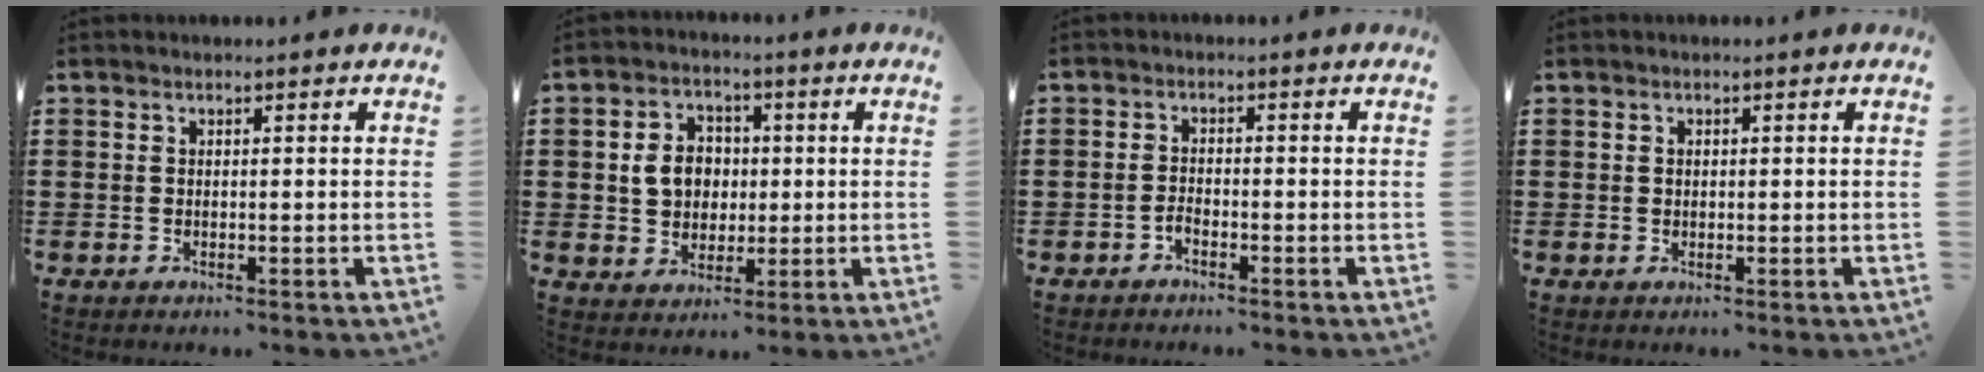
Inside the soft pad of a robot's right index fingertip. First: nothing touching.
{"total": 6.3, "force": [0.5, 5.4, 3.2], "torque": [-0.072, 0.017, 0.005]}
{"total": 1.4, "force": [-1.1, 0.7, 0.4], "torque": [-0.012, 0.000, -0.022]}
{"total": 0.6, "force": [0.2, 0.5, 0.2], "torque": [-0.005, 0.003, 0.003]}